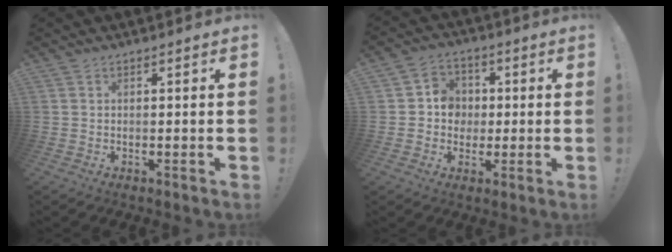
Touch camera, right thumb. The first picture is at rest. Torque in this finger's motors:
{"motor_torque": [-0.09, -0.21, 0.11, 0.11, 0.07]}